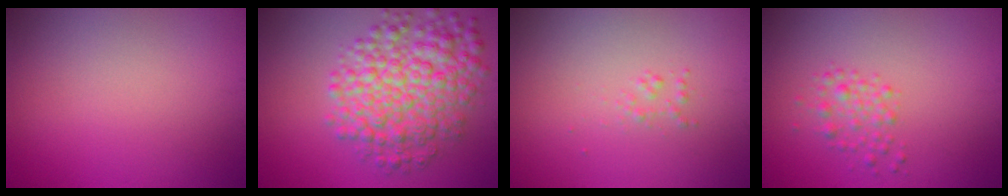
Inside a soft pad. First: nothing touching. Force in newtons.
{"total": 7.5, "press": 7.5, "slide": 0.1}
{"total": 0.7, "press": 0.7, "slide": 0.0}
{"total": 1.8, "press": 1.8, "slide": 0.1}